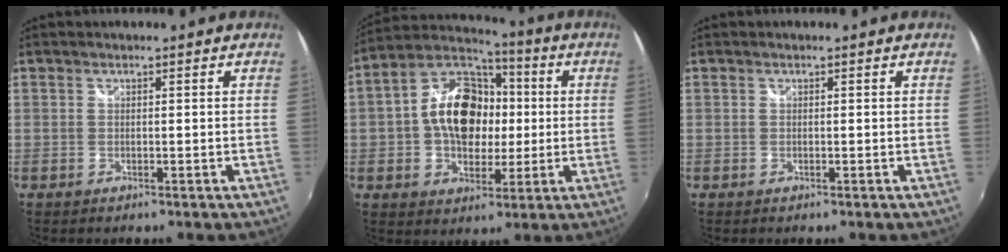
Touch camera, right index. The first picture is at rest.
{"total": 15.7, "force": [0.4, 10.9, 11.3], "torque": [-0.220, 0.034, 0.005]}
{"total": 0.0}